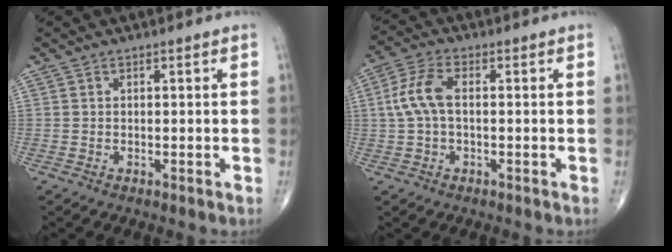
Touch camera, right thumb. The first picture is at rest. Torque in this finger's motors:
{"motor_torque": [-0.63, 0.69, 0.06, -0.07, 0.30]}